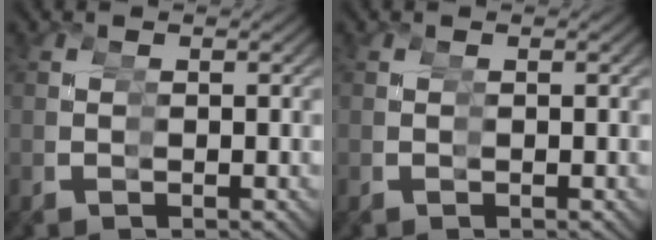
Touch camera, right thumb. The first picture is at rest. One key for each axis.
{"total": 0.0}